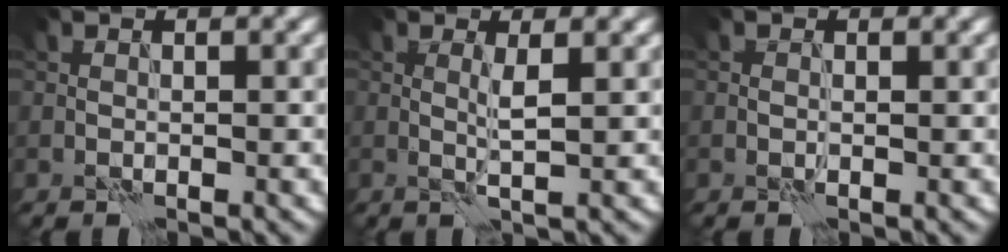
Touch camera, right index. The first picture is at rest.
{"total": 1.6, "force": [0.4, 0.1, 1.6], "torque": [-0.034, 0.000, 0.004]}
{"total": 0.7, "force": [0.0, 0.5, 0.5], "torque": [-0.008, -0.001, -0.001]}